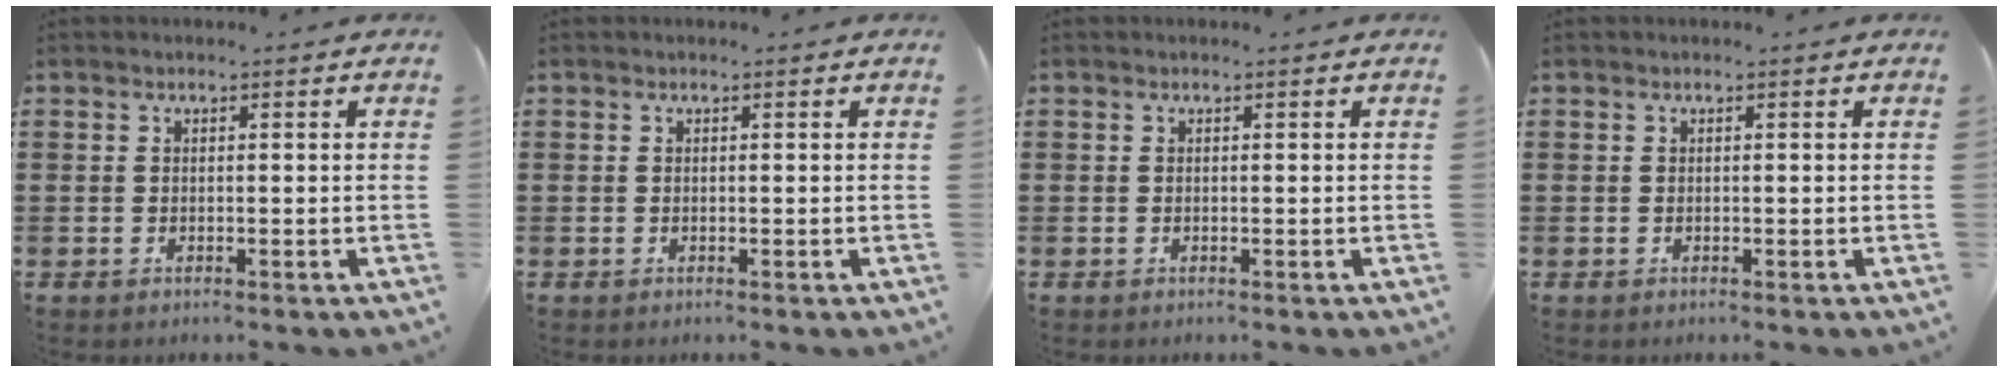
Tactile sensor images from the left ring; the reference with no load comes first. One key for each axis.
{"total": 0.0}
{"total": 0.0}
{"total": 0.0}